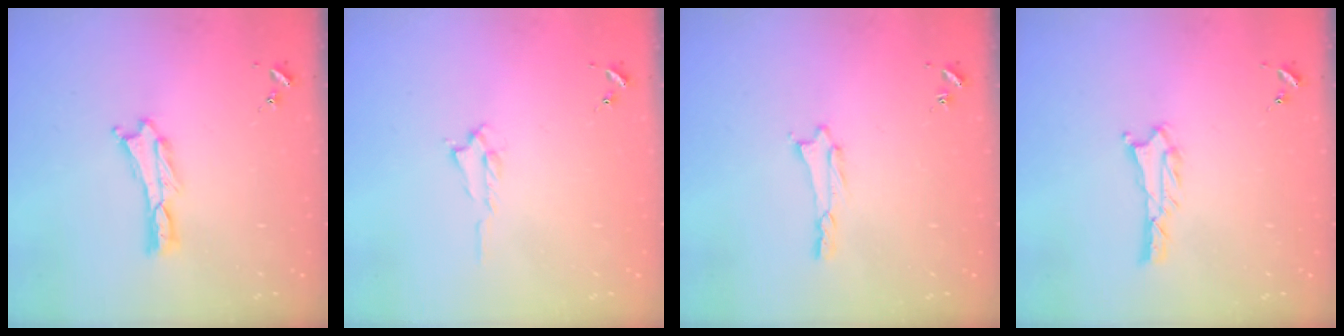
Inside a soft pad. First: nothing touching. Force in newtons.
{"total": 0.7, "press": 0.6, "slide": 0.2}
{"total": 0.8, "press": 0.8, "slide": 0.1}
{"total": 0.7, "press": 0.7, "slide": 0.1}